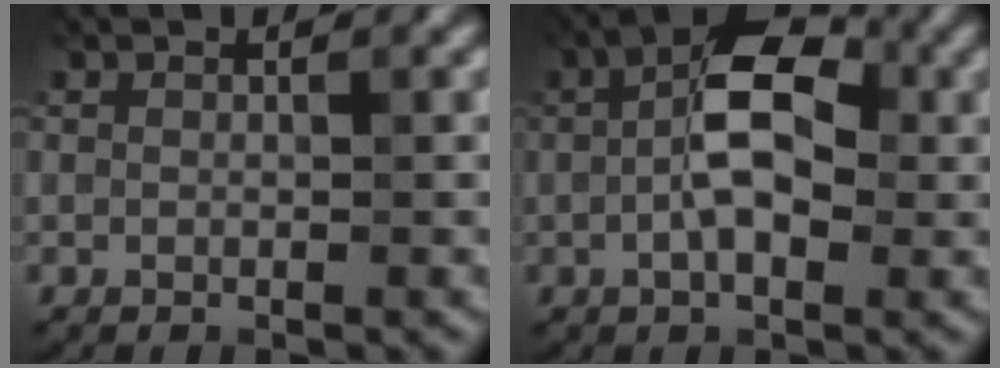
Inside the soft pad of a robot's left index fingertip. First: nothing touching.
{"total": 6.9, "force": [0.0, 3.5, 6.0], "torque": [-0.108, 0.011, -0.011]}